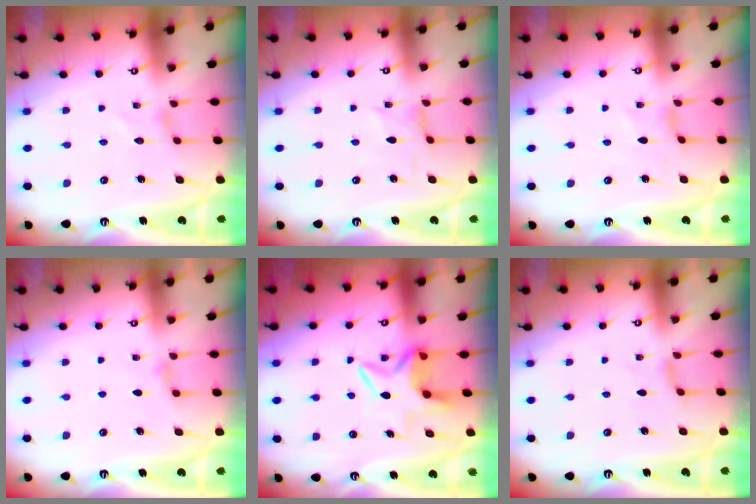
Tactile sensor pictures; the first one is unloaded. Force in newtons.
{"total": 0.0}
{"total": 1.5, "press": 1.5, "slide": 0.3}
{"total": 3.3, "press": 3.2, "slide": 0.5}
{"total": 7.2, "press": 7.1, "slide": 1.0}
{"total": 1.3, "press": 1.2, "slide": 0.3}